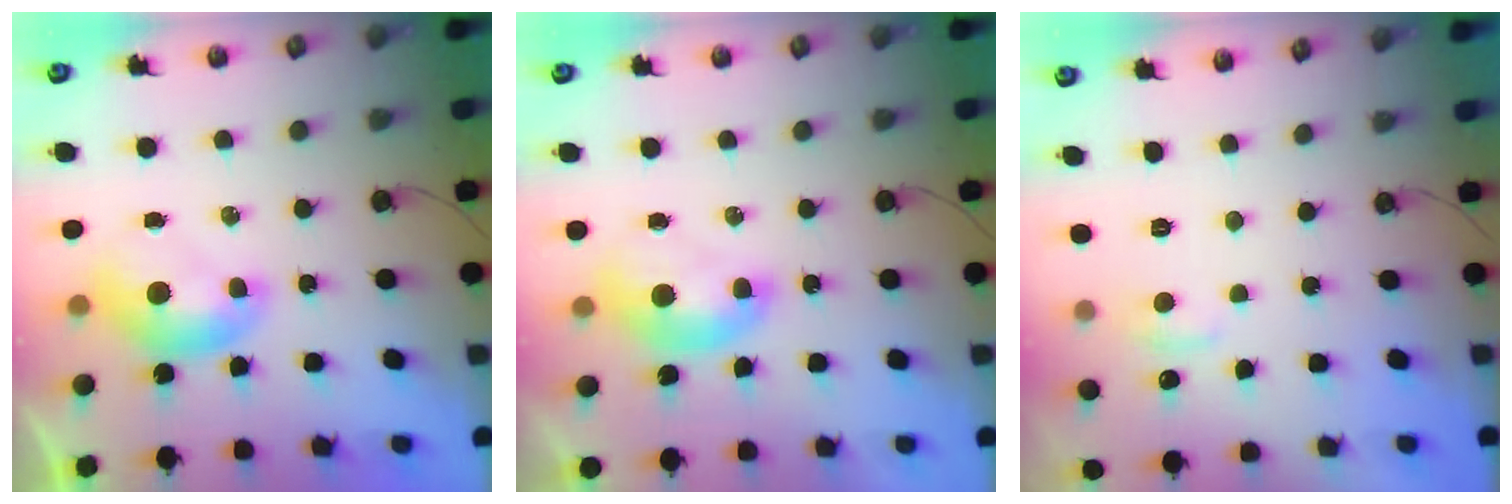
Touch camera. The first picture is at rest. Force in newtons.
{"total": 1.7, "press": 1.6, "slide": 0.3}
{"total": 1.1, "press": 0.8, "slide": 0.7}